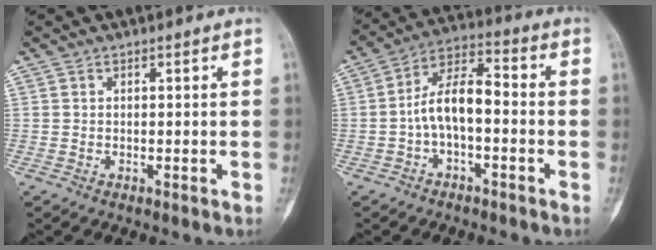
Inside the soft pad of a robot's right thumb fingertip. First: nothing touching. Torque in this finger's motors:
{"motor_torque": [0.20, 0.16, 0.70, -0.63, 0.19]}